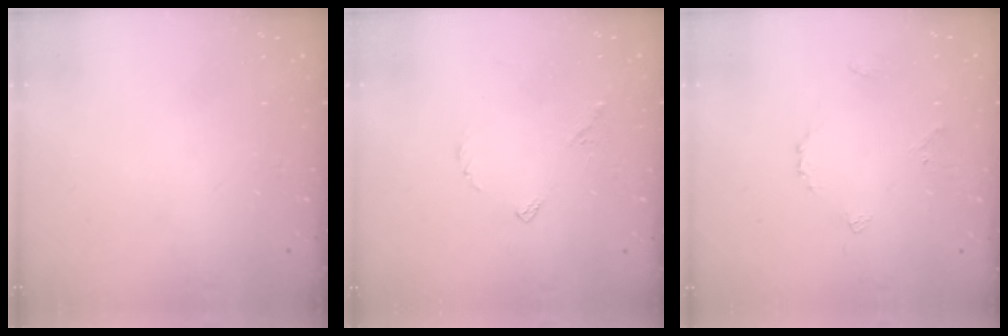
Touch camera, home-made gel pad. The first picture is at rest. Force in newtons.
{"total": 4.8, "press": 4.8, "slide": 0.5}
{"total": 3.6, "press": 3.5, "slide": 0.8}